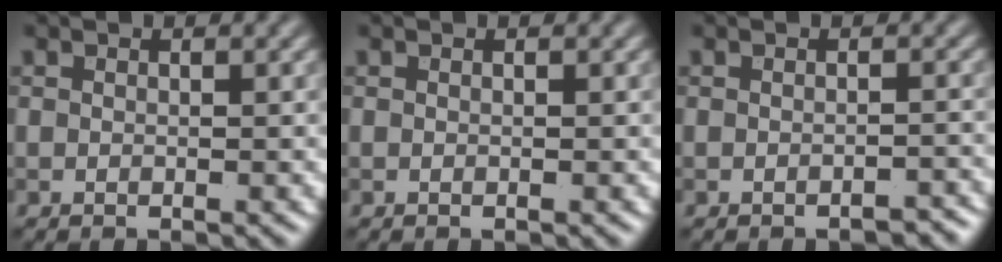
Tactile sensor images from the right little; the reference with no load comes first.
{"total": 0.0}
{"total": 1.2, "force": [-1.1, 0.3, 0.4], "torque": [-0.005, 0.003, -0.015]}